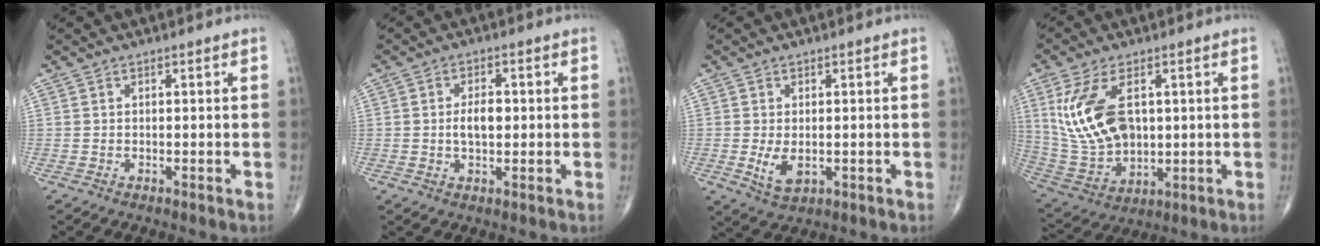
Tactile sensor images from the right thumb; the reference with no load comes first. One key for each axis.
{"total": 4.5, "fx": 0.0, "fy": 2.4, "fz": 3.8, "tx": -0.063, "ty": 0.004, "tz": -0.001}
{"total": 4.4, "fx": -0.6, "fy": 2.5, "fz": 3.6, "tx": -0.065, "ty": -0.011, "tz": -0.004}
{"total": 15.2, "fx": 3.6, "fy": 8.9, "fz": 11.8, "tx": -0.235, "ty": -0.013, "tz": 0.085}